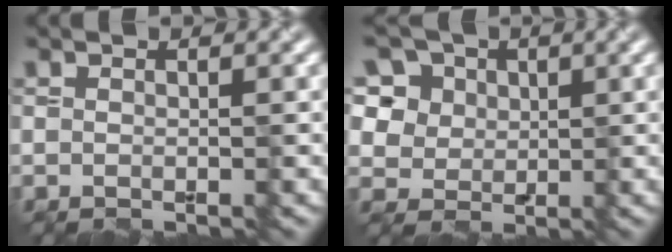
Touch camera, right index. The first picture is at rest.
{"total": 12.1, "force": [6.2, 8.9, 5.4], "torque": [-0.138, 0.029, 0.094]}